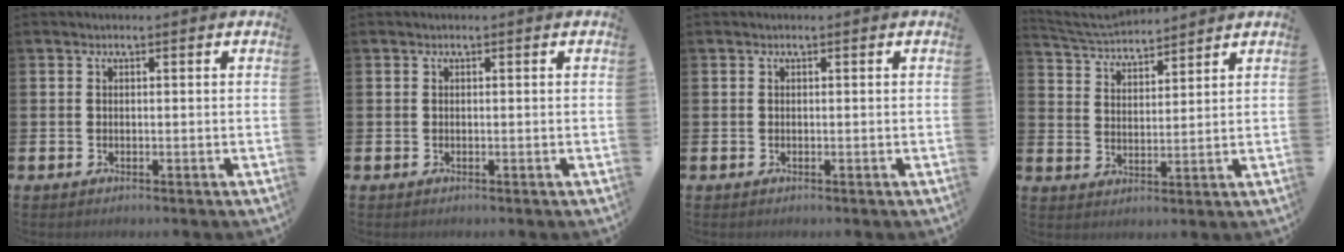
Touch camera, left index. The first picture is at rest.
{"total": 0.0}
{"total": 0.0}
{"total": 4.7, "force": [4.6, 0.7, 0.3], "torque": [-0.030, -0.027, 0.082]}